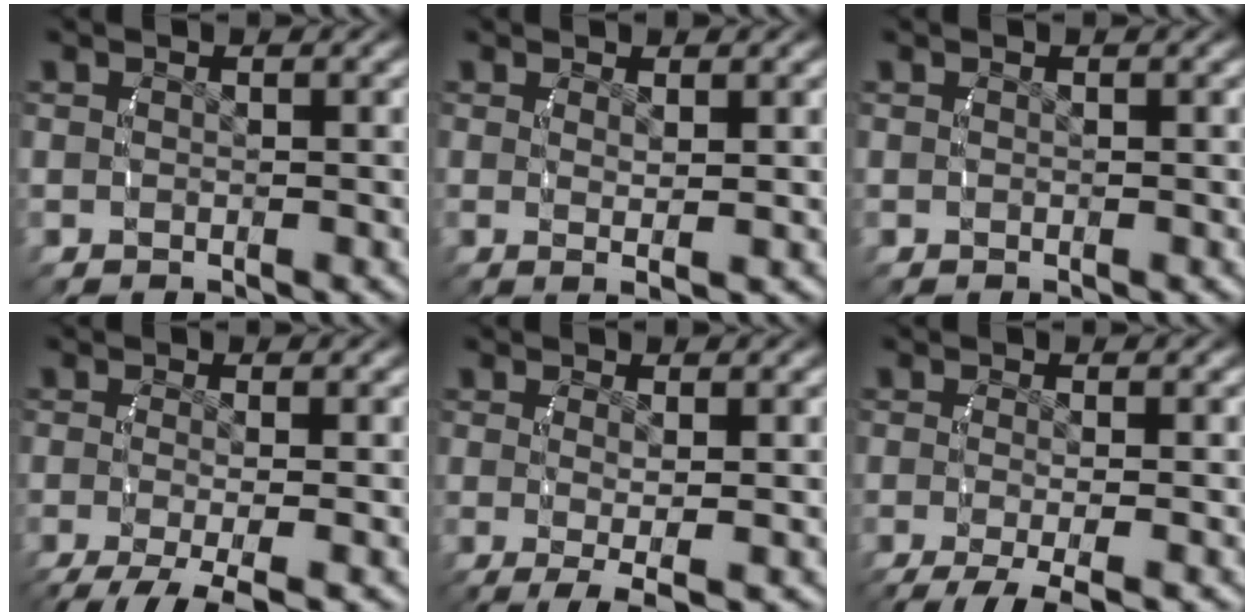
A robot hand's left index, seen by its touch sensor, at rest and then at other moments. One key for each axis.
{"total": 1.4, "fx": 0.2, "fy": -0.1, "fz": 1.4, "tx": -0.039, "ty": -0.012, "tz": 0.011}
{"total": 0.0}
{"total": 6.7, "fx": -4.4, "fy": 2.4, "fz": 4.4, "tx": -0.078, "ty": -0.033, "tz": -0.048}
{"total": 4.6, "fx": -2.4, "fy": 1.4, "fz": 3.7, "tx": -0.075, "ty": -0.027, "tz": -0.020}
{"total": 6.1, "fx": -4.2, "fy": 2.0, "fz": 4.0, "tx": -0.068, "ty": -0.027, "tz": -0.047}